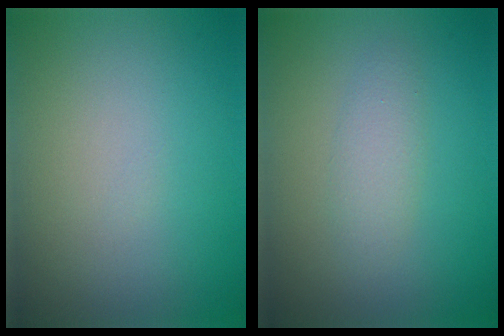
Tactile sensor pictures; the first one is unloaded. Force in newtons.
{"total": 1.8, "press": 1.8, "slide": 0.1}